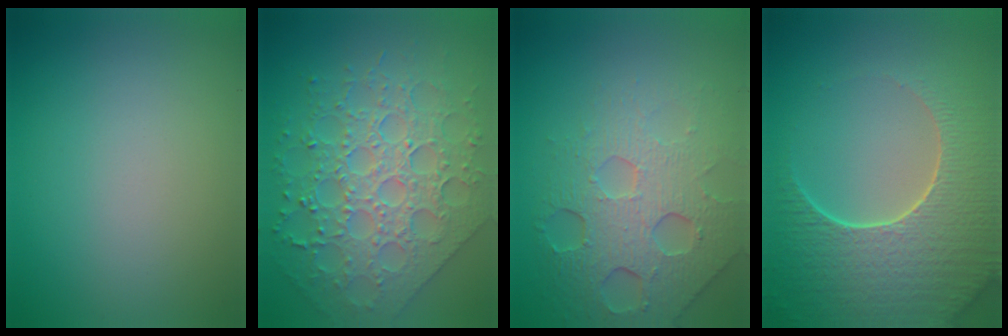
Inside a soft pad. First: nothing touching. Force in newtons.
{"total": 6.5, "press": 5.8, "slide": 3.0}
{"total": 7.1, "press": 5.0, "slide": 5.0}
{"total": 8.0, "press": 6.2, "slide": 5.2}